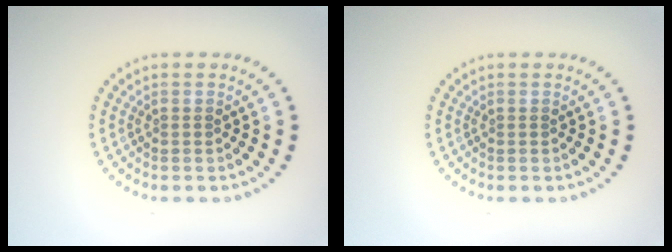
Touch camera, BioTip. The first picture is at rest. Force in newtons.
{"total": 0.0}